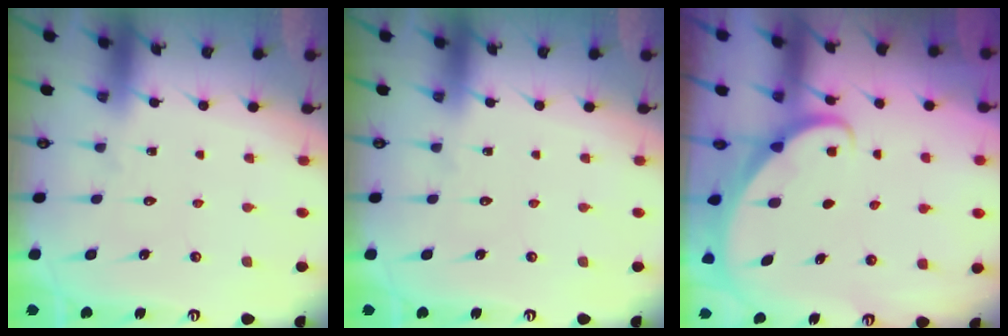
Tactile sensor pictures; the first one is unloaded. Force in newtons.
{"total": 0.0}
{"total": 2.0, "press": 2.0, "slide": 0.3}